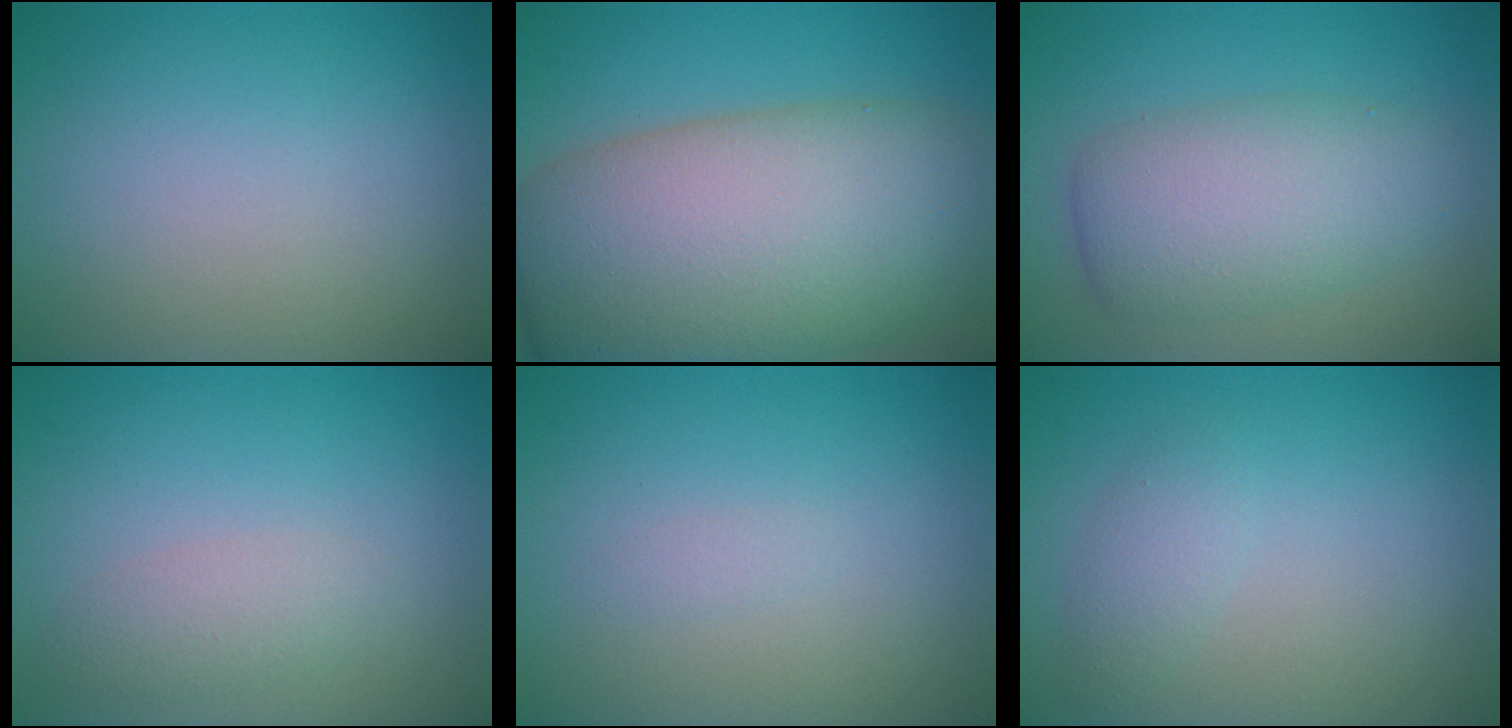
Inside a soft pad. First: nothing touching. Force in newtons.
{"total": 15.7, "press": 15.7, "slide": 0.8}
{"total": 6.0, "press": 6.0, "slide": 0.1}
{"total": 2.0, "press": 2.0, "slide": 0.1}
{"total": 0.5, "press": 0.5, "slide": 0.0}
{"total": 1.6, "press": 1.6, "slide": 0.0}